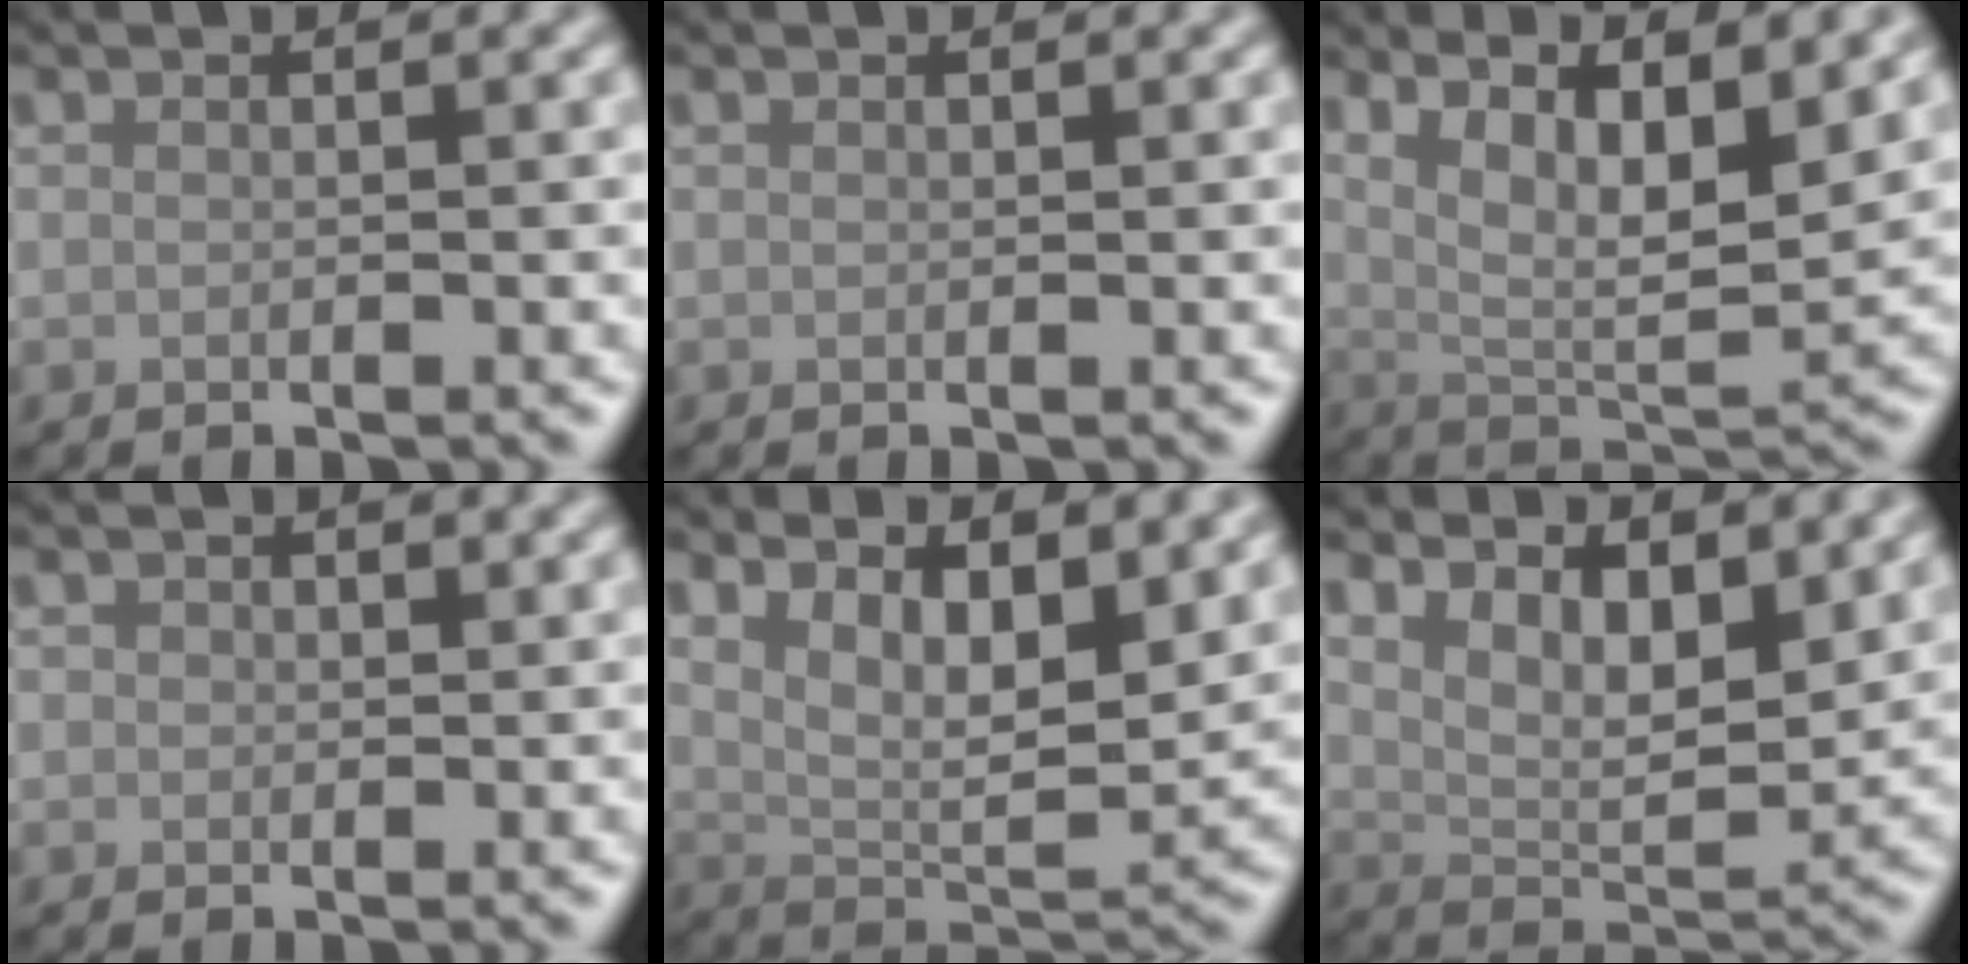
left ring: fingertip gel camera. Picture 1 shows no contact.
{"total": 0.0}
{"total": 10.3, "force": [4.8, 3.3, 8.5], "torque": [-0.131, 0.006, 0.075]}
{"total": 0.9, "force": [0.3, 0.8, 0.3], "torque": [-0.003, -0.001, 0.002]}
{"total": 8.9, "force": [4.2, 3.4, 7.1], "torque": [-0.117, -0.004, 0.073]}
{"total": 6.6, "force": [3.7, 2.9, 4.6], "torque": [-0.082, -0.011, 0.060]}